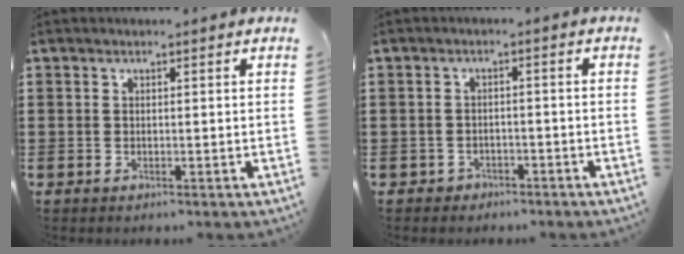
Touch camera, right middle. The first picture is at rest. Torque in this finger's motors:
{"motor_torque": [-0.16, -0.19, -0.02, -0.01]}